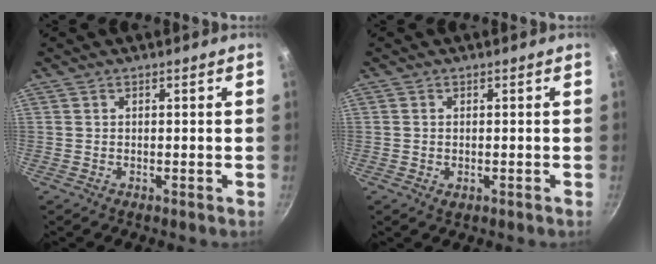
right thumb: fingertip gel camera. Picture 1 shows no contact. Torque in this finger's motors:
{"motor_torque": [-0.13, 0.33, -0.41, 0.13, -0.03]}